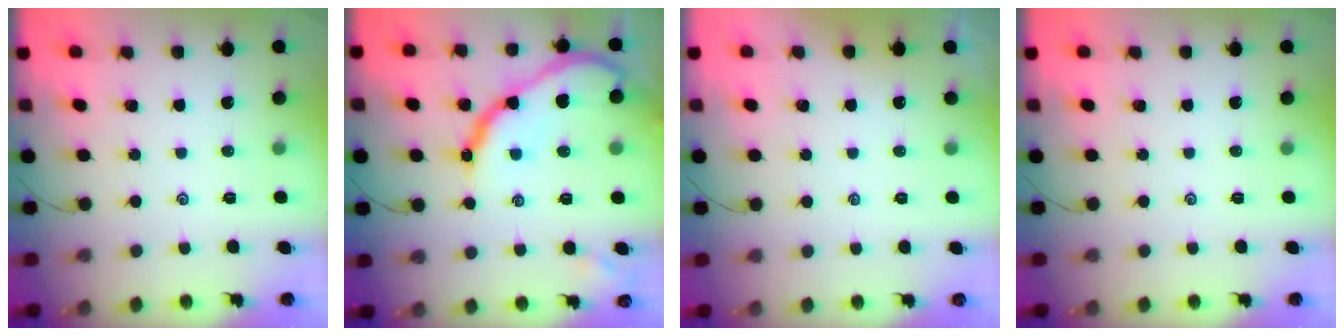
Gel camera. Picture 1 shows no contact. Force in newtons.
{"total": 16.8, "press": 16.8, "slide": 1.4}
{"total": 1.2, "press": 1.2, "slide": 0.3}
{"total": 0.0}